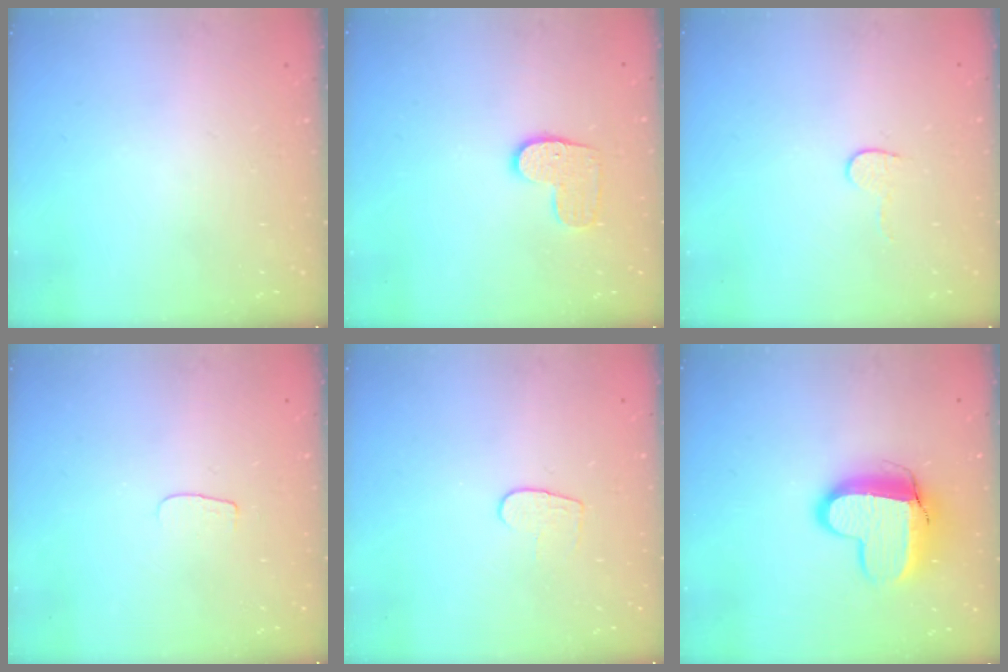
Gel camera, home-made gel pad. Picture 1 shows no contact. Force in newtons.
{"total": 8.3, "press": 8.3, "slide": 0.3}
{"total": 4.0, "press": 4.0, "slide": 0.3}
{"total": 3.6, "press": 3.6, "slide": 0.4}
{"total": 5.4, "press": 5.4, "slide": 0.3}
{"total": 12.7, "press": 12.6, "slide": 1.1}